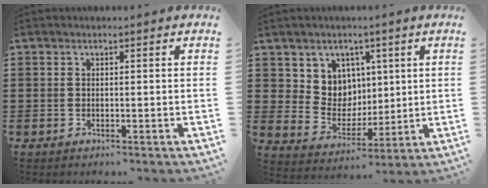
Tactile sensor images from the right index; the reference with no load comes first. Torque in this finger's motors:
{"motor_torque": [0.36, 0.16, 0.18, 0.03]}